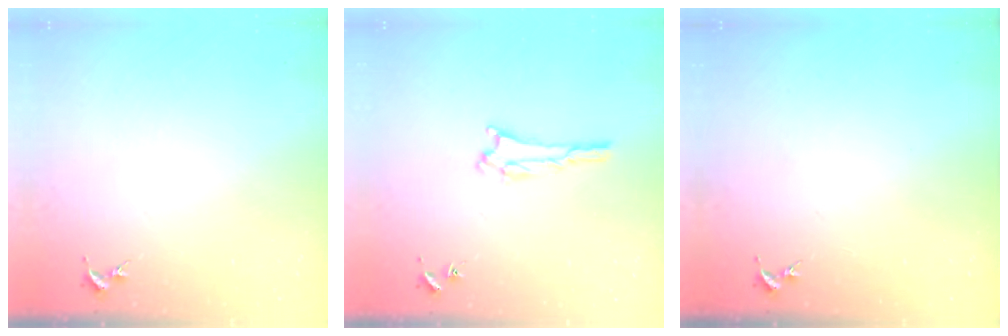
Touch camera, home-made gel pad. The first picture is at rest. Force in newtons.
{"total": 1.8, "press": 1.8, "slide": 0.2}
{"total": 0.0}